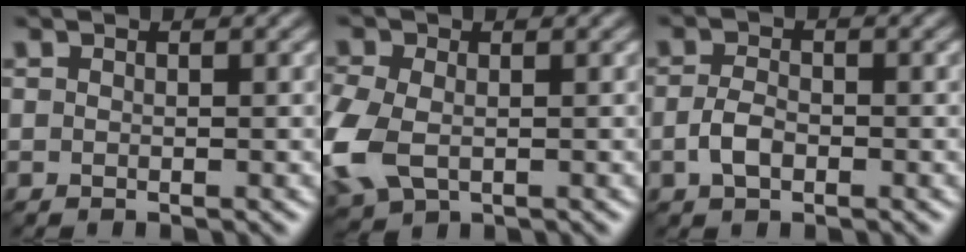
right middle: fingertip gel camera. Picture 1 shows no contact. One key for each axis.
{"total": 6.9, "fx": -1.4, "fy": 4.8, "fz": 4.8, "tx": -0.159, "ty": -0.017, "tz": -0.029}
{"total": 2.2, "fx": -0.9, "fy": 1.3, "fz": 1.6, "tx": -0.039, "ty": -0.001, "tz": -0.022}